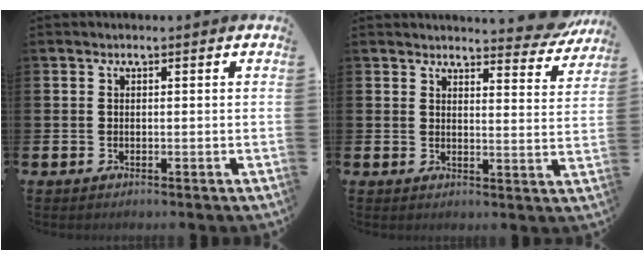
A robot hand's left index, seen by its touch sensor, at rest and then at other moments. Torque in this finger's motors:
{"motor_torque": [1.11, -1.03, 0.75, 0.05]}